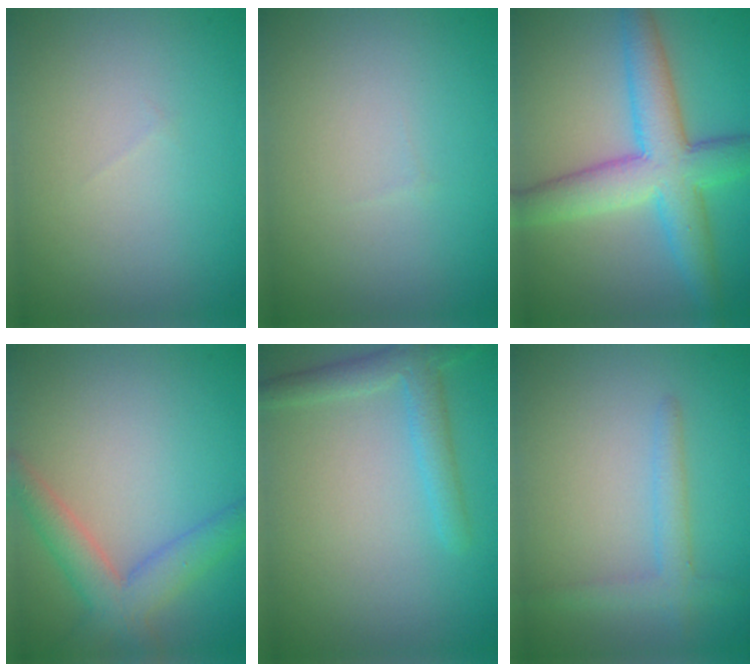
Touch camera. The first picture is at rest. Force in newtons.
{"total": 0.0}
{"total": 7.2, "press": 7.2, "slide": 0.1}
{"total": 4.1, "press": 4.1, "slide": 0.3}
{"total": 2.8, "press": 2.8, "slide": 0.2}
{"total": 2.1, "press": 2.1, "slide": 0.1}